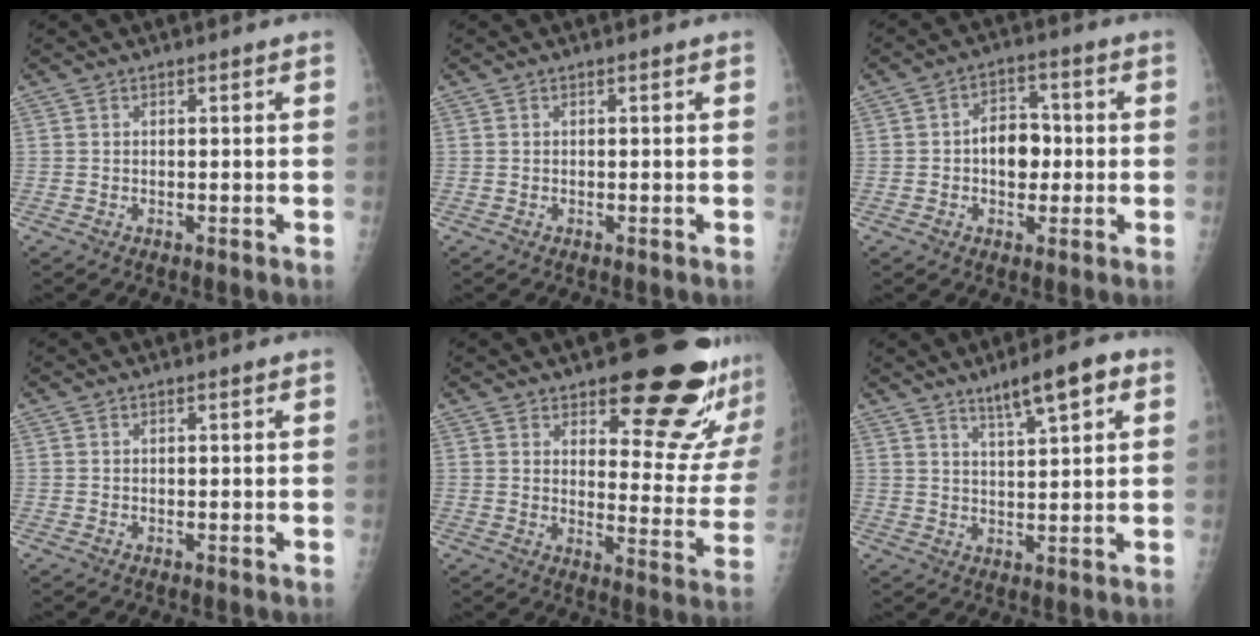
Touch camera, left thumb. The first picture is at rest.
{"total": 0.0}
{"total": 7.4, "force": [-0.3, 5.3, 5.1], "torque": [-0.046, 0.016, -0.011]}
{"total": 0.0}
{"total": 19.7, "force": [14.4, 6.4, 11.9], "torque": [-0.109, -0.111, 0.184]}
{"total": 7.9, "force": [4.5, 1.7, 6.2], "torque": [-0.092, -0.013, 0.073]}